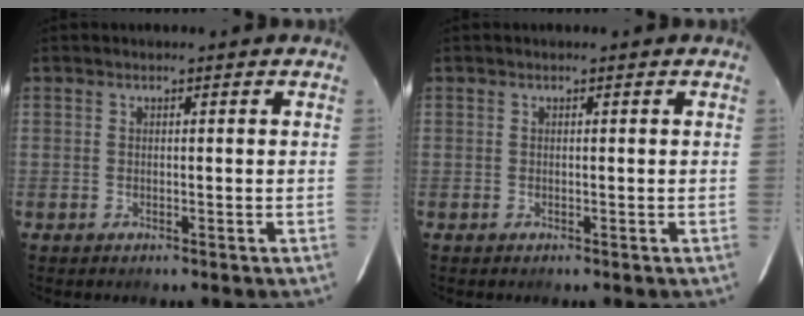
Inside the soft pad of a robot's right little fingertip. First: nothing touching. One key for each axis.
{"total": 0.0}